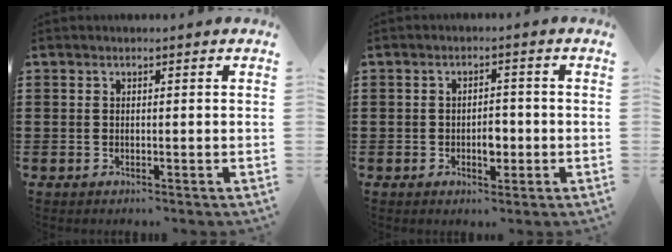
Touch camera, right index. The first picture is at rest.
{"total": 3.3, "force": [-0.8, 1.7, 2.6], "torque": [-0.050, 0.003, -0.015]}